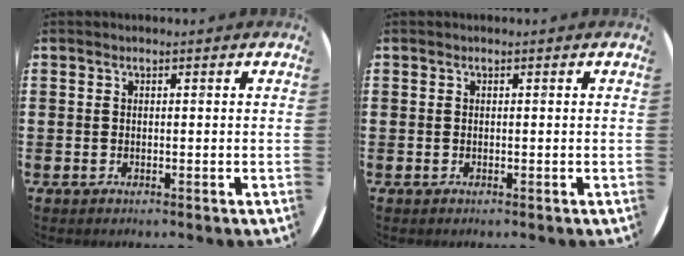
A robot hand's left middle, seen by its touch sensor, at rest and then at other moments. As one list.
[{"total": 0.0}]